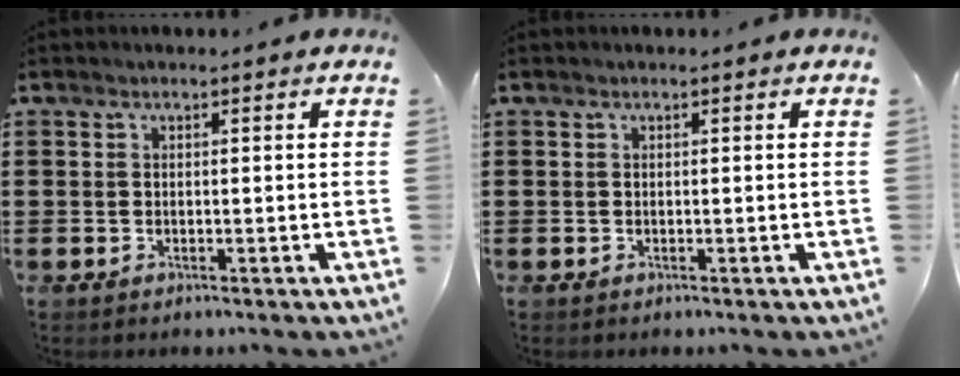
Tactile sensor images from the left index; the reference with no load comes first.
{"total": 0.0}